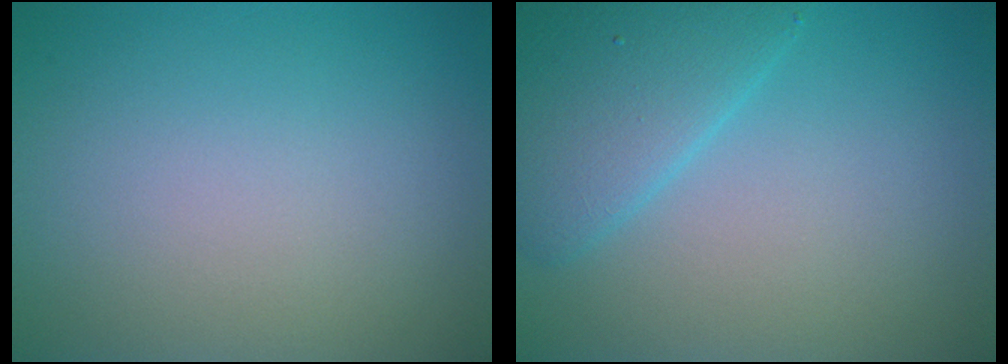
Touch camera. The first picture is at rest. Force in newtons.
{"total": 4.5, "press": 4.5, "slide": 0.2}